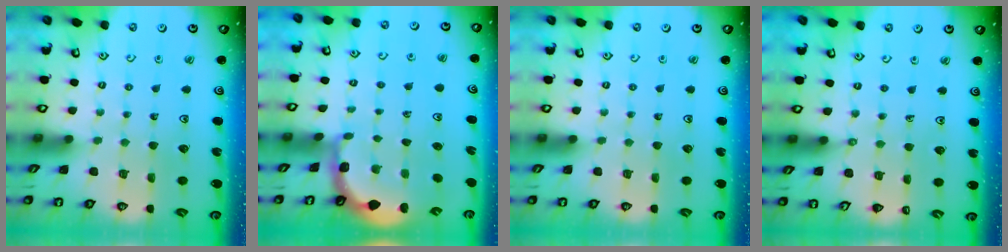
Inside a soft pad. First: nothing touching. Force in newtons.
{"total": 1.9, "press": 1.9, "slide": 0.2}
{"total": 0.0}
{"total": 2.7, "press": 2.7, "slide": 0.5}